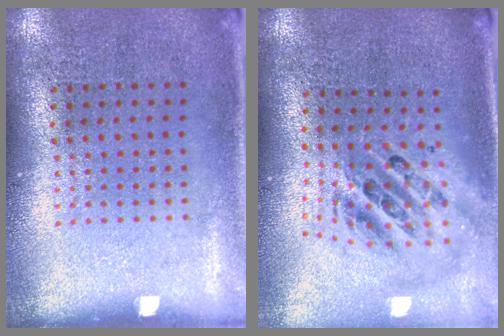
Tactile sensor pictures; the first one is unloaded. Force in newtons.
{"total": 2.4, "press": 1.7, "slide": 1.6}